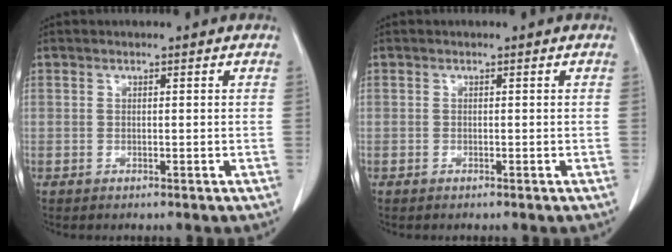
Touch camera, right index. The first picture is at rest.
{"total": 0.0}